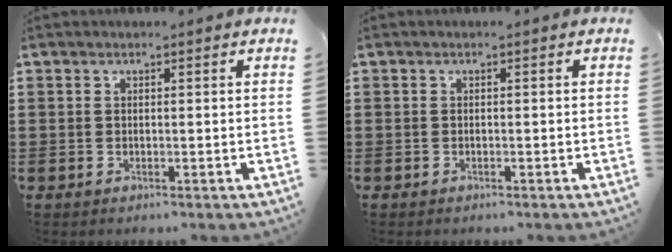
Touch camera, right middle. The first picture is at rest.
{"total": 0.6, "force": [-0.5, 0.4, 0.0], "torque": [0.000, 0.003, -0.011]}